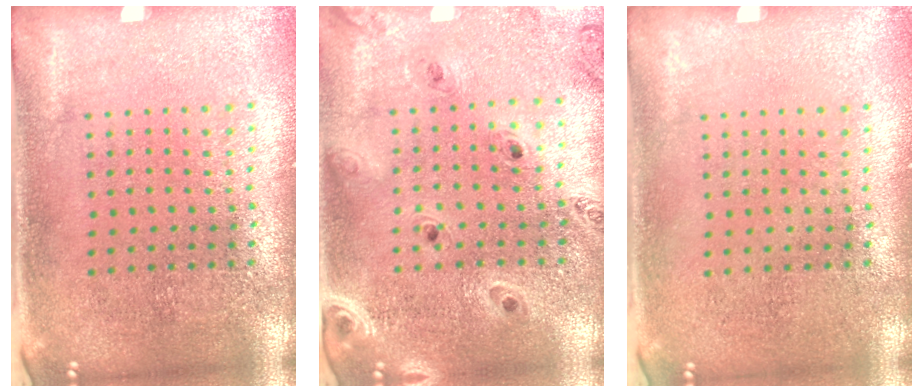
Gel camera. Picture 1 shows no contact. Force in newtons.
{"total": 1.3, "press": 1.3, "slide": 0.2}
{"total": 0.0}